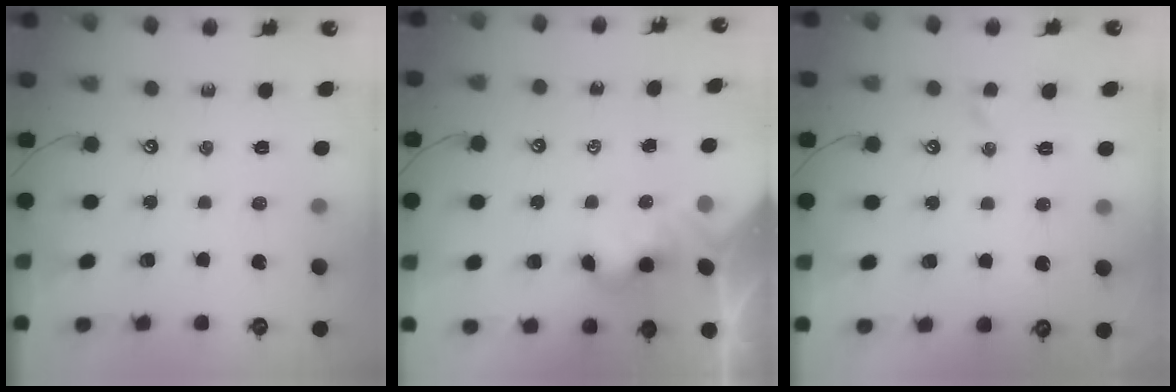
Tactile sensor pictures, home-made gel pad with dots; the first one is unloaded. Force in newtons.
{"total": 3.7, "press": 3.7, "slide": 0.3}
{"total": 0.9, "press": 0.6, "slide": 0.7}